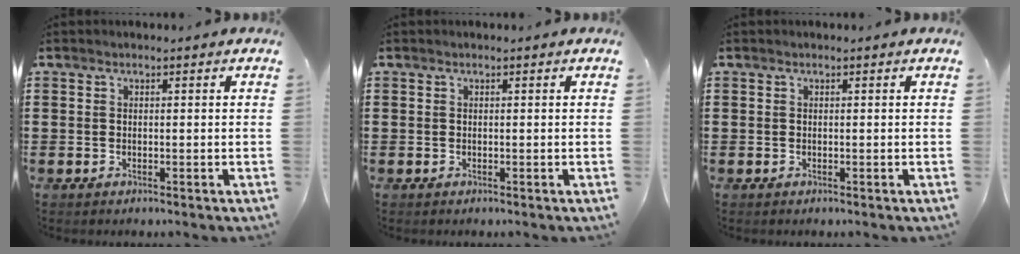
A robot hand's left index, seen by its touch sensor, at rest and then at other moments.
{"total": 0.0}
{"total": 0.0}